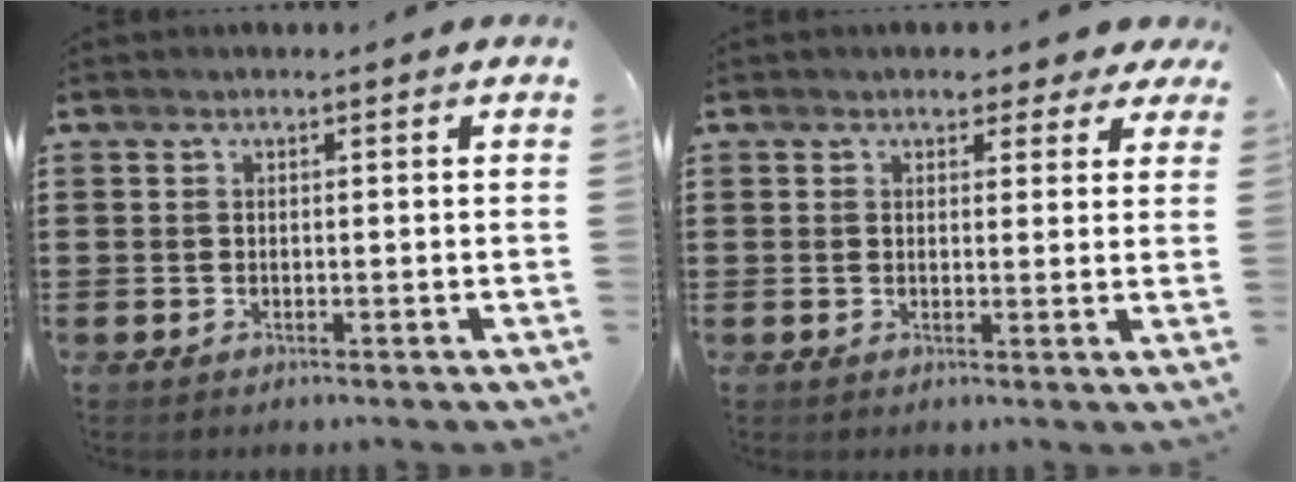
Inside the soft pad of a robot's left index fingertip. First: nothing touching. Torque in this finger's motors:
{"motor_torque": [1.19, -0.94, 0.44, 0.05]}